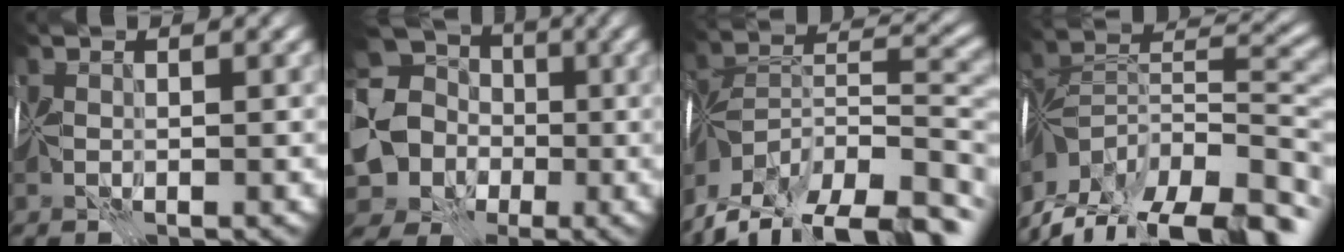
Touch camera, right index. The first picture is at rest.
{"total": 15.7, "force": [-1.4, 14.8, 5.0], "torque": [-0.144, 0.004, -0.055]}
{"total": 16.9, "force": [-11.8, 7.1, 9.9], "torque": [-0.190, -0.006, -0.174]}
{"total": 16.6, "force": [-10.4, 6.8, 11.0], "torque": [-0.211, 0.010, -0.160]}